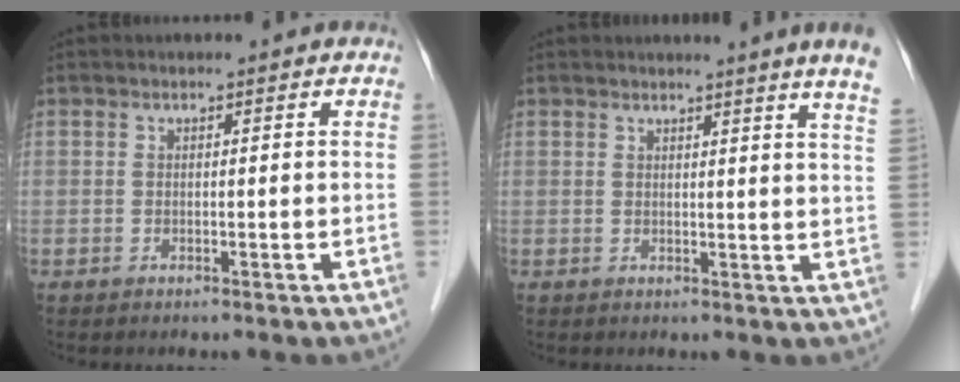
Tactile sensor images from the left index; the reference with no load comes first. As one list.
[{"total": 7.3, "force": [6.2, -1.7, 3.5], "torque": [-0.033, -0.034, 0.050]}]